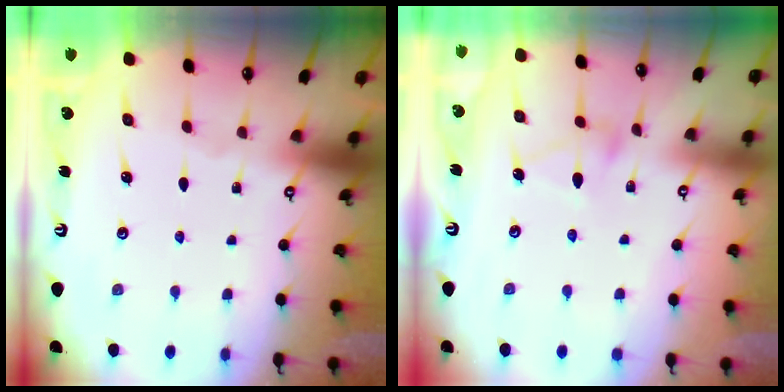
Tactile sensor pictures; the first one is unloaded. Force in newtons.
{"total": 5.0, "press": 4.9, "slide": 0.1}